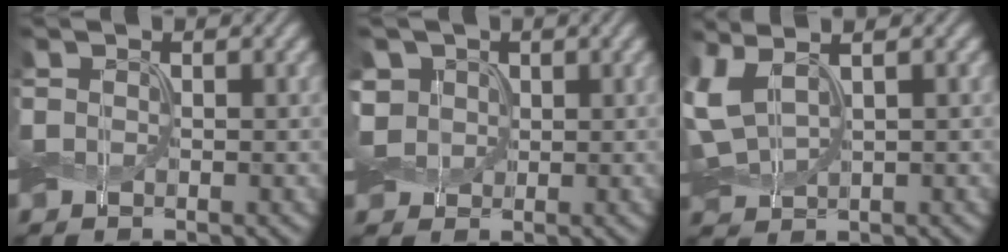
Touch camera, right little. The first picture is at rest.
{"total": 3.3, "force": [0.7, 2.9, 1.4], "torque": [-0.042, 0.011, 0.001]}
{"total": 4.8, "force": [1.4, 2.4, 3.9], "torque": [-0.107, 0.018, 0.029]}